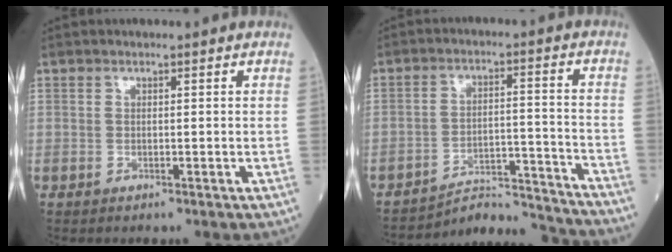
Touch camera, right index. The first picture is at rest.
{"total": 12.3, "force": [-12.2, -1.0, 0.3], "torque": [0.001, 0.024, -0.188]}